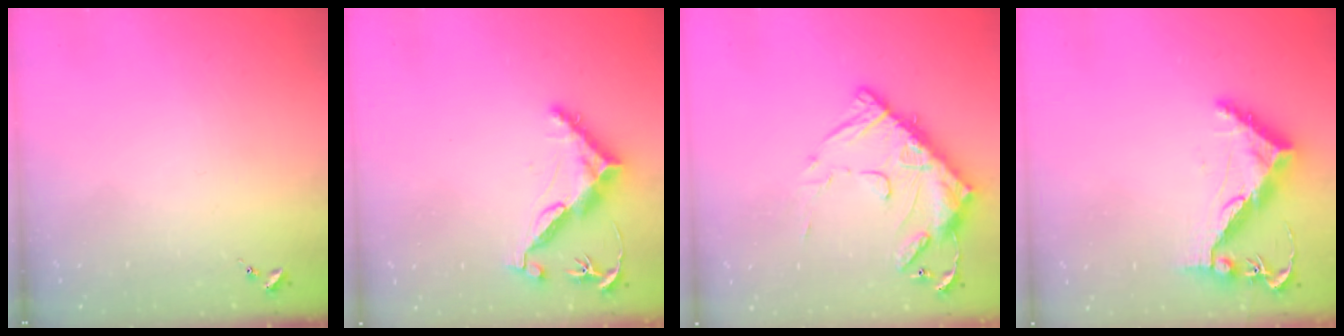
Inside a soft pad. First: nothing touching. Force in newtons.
{"total": 11.7, "press": 11.7, "slide": 1.0}
{"total": 16.8, "press": 16.7, "slide": 1.2}
{"total": 9.7, "press": 9.6, "slide": 1.4}